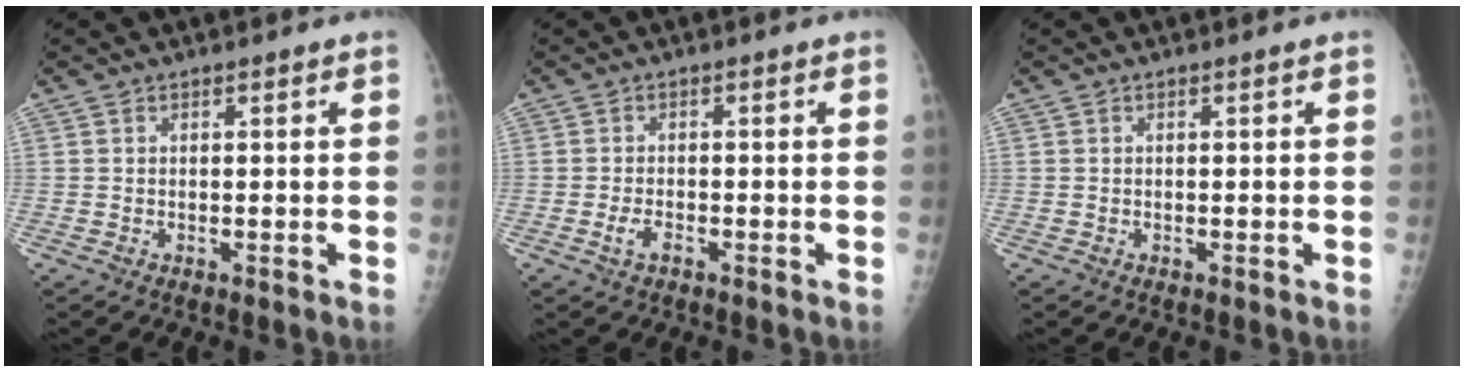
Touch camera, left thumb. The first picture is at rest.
{"total": 2.2, "force": [-1.1, 1.2, 1.6], "torque": [-0.033, 0.003, -0.021]}
{"total": 0.0}